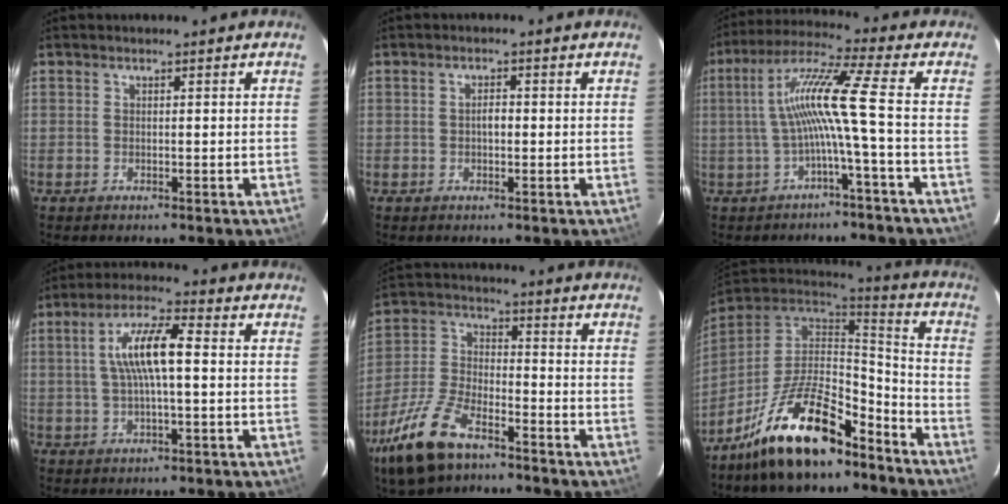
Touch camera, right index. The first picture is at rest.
{"total": 1.6, "force": [-0.2, 0.9, 1.3], "torque": [-0.025, 0.006, -0.006]}
{"total": 9.9, "force": [-1.7, -1.7, 9.6], "torque": [-0.192, 0.011, -0.024]}
{"total": 9.2, "force": [0.7, 2.0, 9.0], "torque": [-0.167, 0.013, 0.016]}
{"total": 15.6, "force": [-10.2, 6.9, 9.6], "torque": [-0.224, -0.015, -0.199]}
{"total": 20.2, "force": [-13.2, 7.8, 13.2], "torque": [-0.250, -0.001, -0.223]}